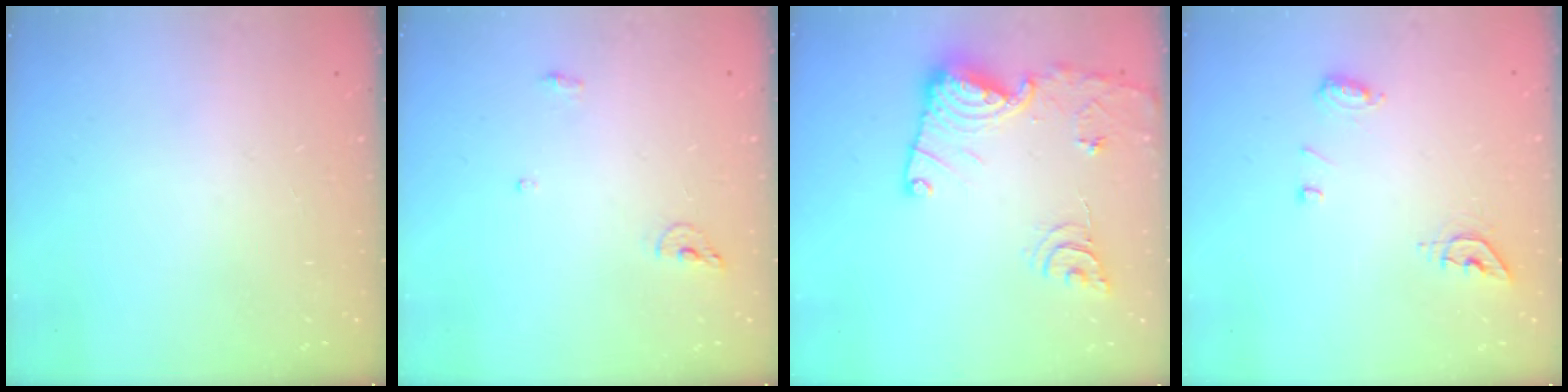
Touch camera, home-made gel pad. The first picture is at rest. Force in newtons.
{"total": 7.0, "press": 6.5, "slide": 2.7}
{"total": 16.2, "press": 16.2, "slide": 1.1}
{"total": 7.2, "press": 7.1, "slide": 0.9}